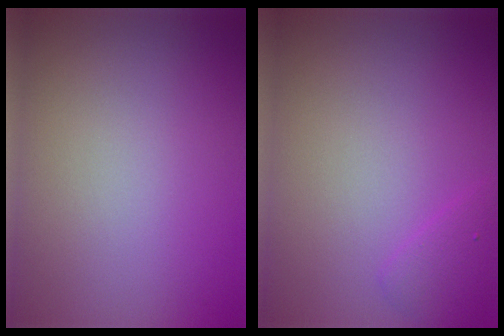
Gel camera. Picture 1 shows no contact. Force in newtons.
{"total": 1.4, "press": 1.4, "slide": 0.1}